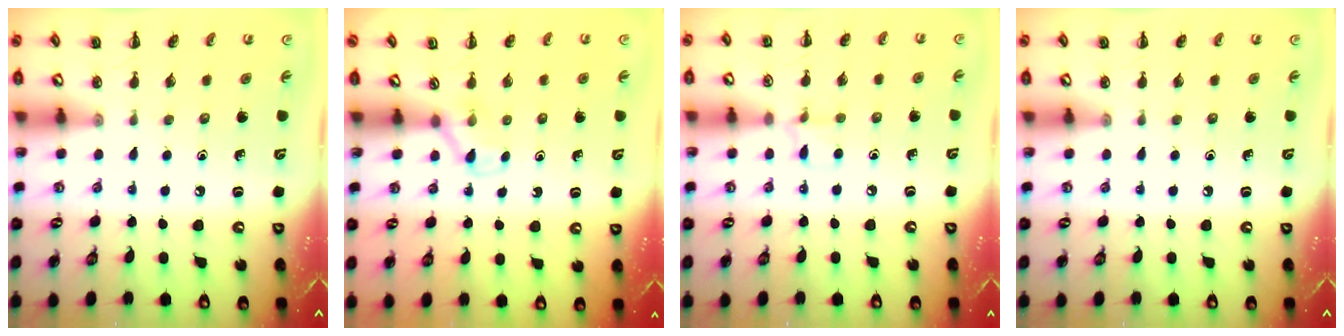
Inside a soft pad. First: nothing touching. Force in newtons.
{"total": 3.9, "press": 3.7, "slide": 1.2}
{"total": 5.6, "press": 5.3, "slide": 1.8}
{"total": 0.0}